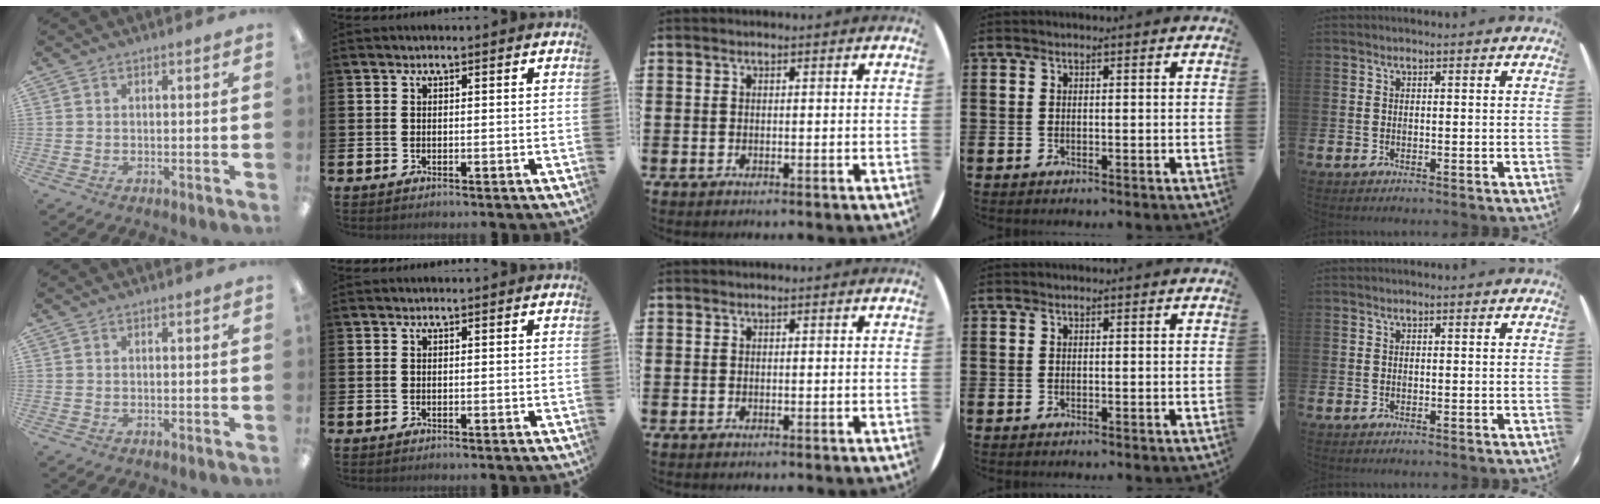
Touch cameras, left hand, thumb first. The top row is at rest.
{}